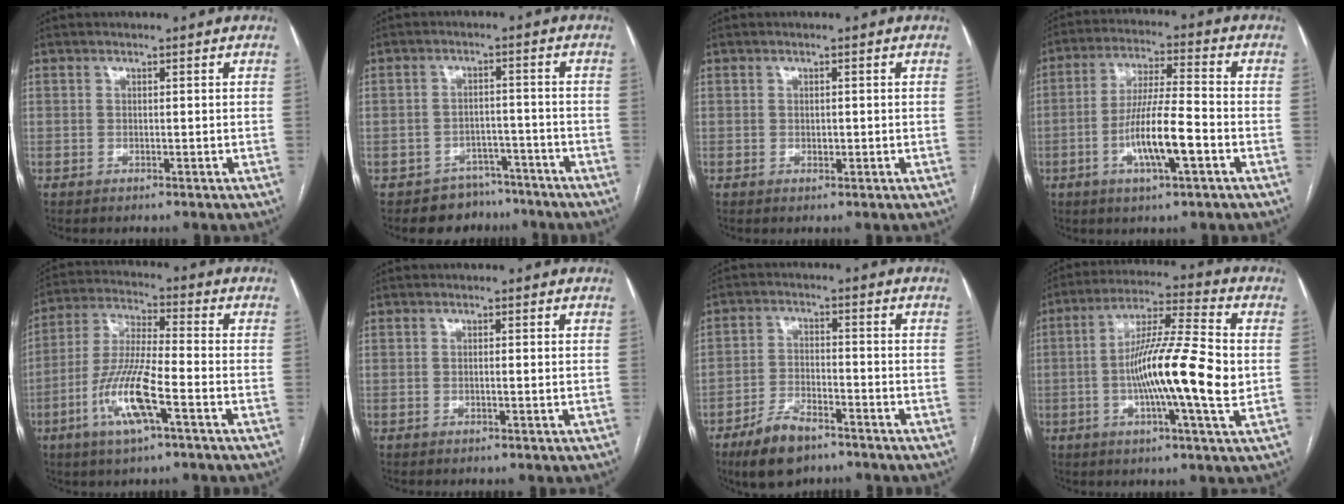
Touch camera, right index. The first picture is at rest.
{"total": 5.8, "force": [-4.6, 3.6, -0.3], "torque": [0.017, 0.027, -0.067]}
{"total": 0.9, "force": [0.0, 0.7, 0.6], "torque": [-0.008, 0.001, 0.002]}
{"total": 10.6, "force": [-3.5, 1.2, 9.9], "torque": [-0.187, -0.001, -0.063]}
{"total": 11.9, "force": [-4.7, 1.6, 10.8], "torque": [-0.222, -0.006, -0.091]}
{"total": 0.9, "force": [-0.1, 0.0, 0.9], "torque": [-0.017, 0.000, -0.001]}
{"total": 7.9, "force": [-5.7, 3.0, 4.6], "torque": [-0.095, -0.009, -0.102]}
{"total": 15.6, "force": [-1.4, 0.8, 15.5], "torque": [-0.266, 0.001, -0.033]}